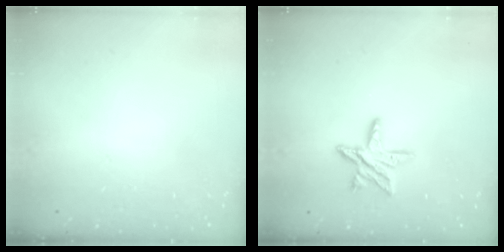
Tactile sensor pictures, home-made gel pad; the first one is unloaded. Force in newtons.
{"total": 10.0, "press": 9.9, "slide": 0.9}